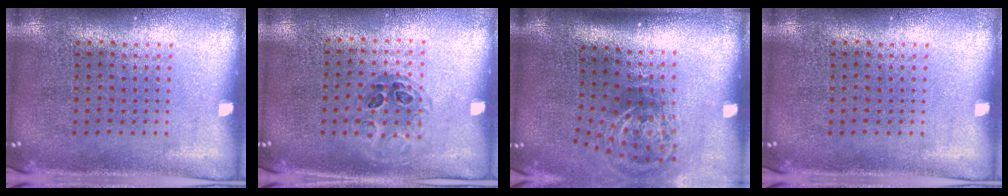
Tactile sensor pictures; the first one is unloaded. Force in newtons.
{"total": 1.0, "press": 0.7, "slide": 0.6}
{"total": 2.2, "press": 1.4, "slide": 1.7}
{"total": 0.0}